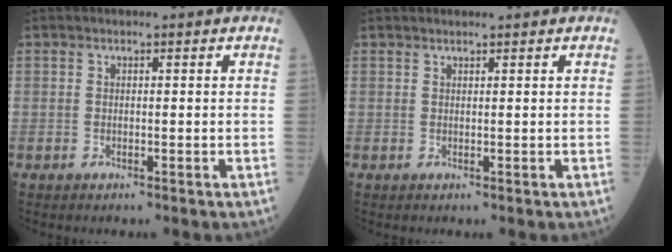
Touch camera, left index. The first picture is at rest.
{"total": 1.1, "force": [1.0, 0.1, 0.3], "torque": [-0.005, 0.011, 0.018]}